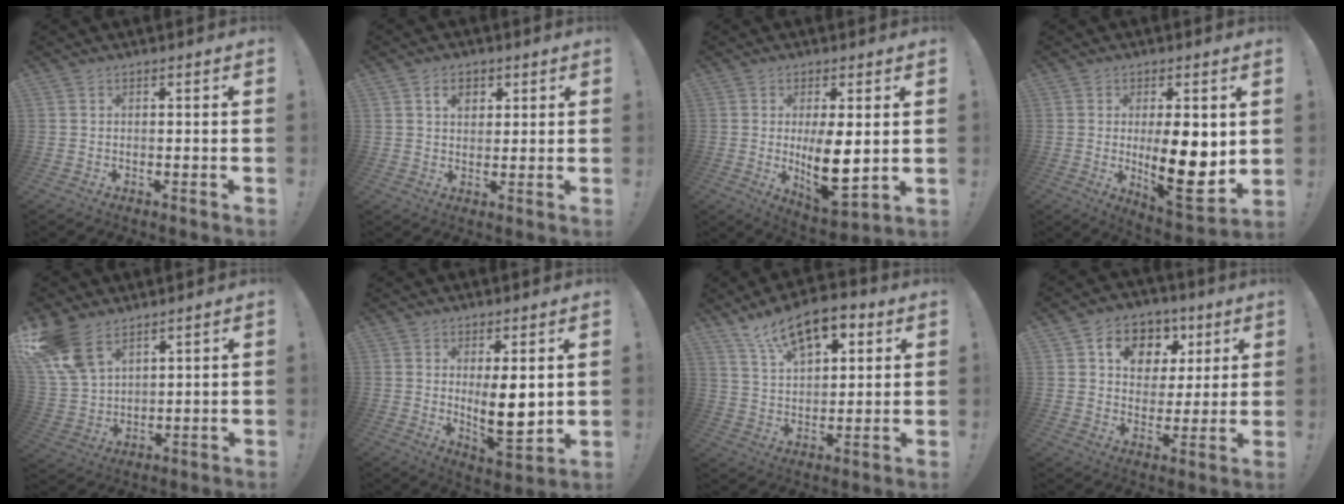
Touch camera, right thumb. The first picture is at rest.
{"total": 4.8, "force": [2.1, 3.5, 2.6], "torque": [-0.033, -0.001, 0.034]}
{"total": 11.7, "force": [0.1, 5.1, 10.6], "torque": [-0.180, -0.022, 0.005]}
{"total": 14.7, "force": [-0.1, 4.8, 13.9], "torque": [-0.199, -0.023, 0.005]}
{"total": 13.0, "force": [8.8, 7.1, 6.4], "torque": [-0.135, -0.043, 0.175]}
{"total": 10.5, "force": [1.5, 3.4, 9.8], "torque": [-0.141, -0.029, 0.026]}
{"total": 15.1, "force": [9.2, 7.6, 9.2], "torque": [-0.149, -0.046, 0.165]}
{"total": 12.1, "force": [5.4, 9.5, 5.0], "torque": [-0.077, -0.019, 0.106]}